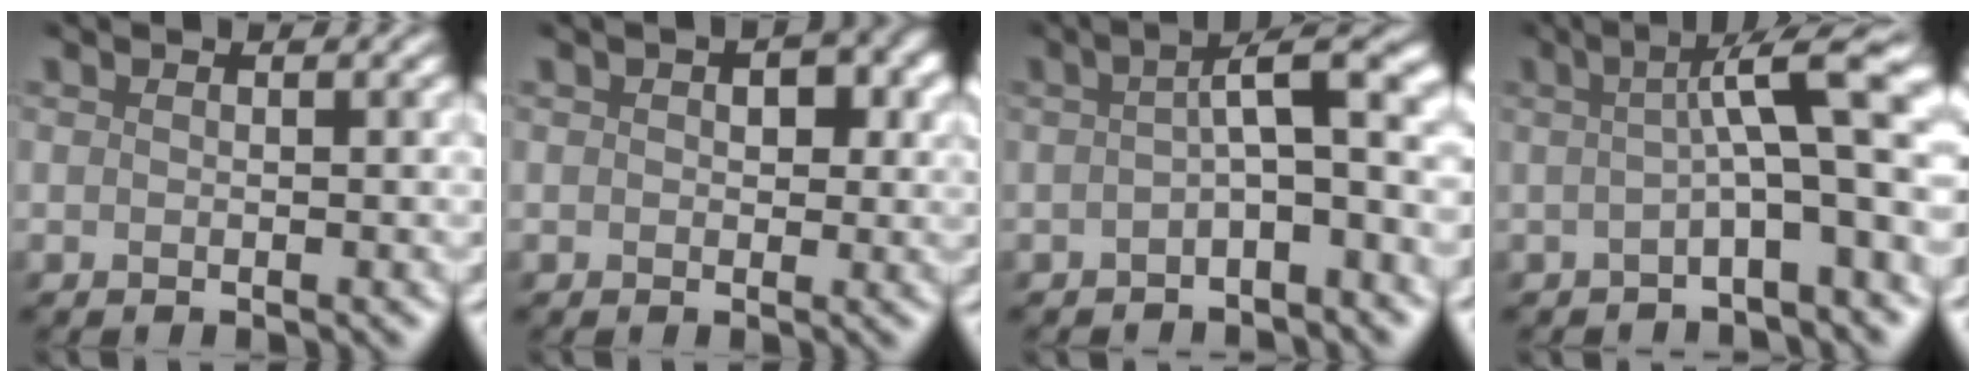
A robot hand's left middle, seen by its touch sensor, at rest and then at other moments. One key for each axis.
{"total": 2.7, "fx": 0.6, "fy": 1.9, "fz": 1.8, "tx": -0.005, "ty": 0.008, "tz": 0.003}
{"total": 4.8, "fx": -1.2, "fy": 1.1, "fz": 4.5, "tx": -0.062, "ty": 0.020, "tz": -0.028}
{"total": 8.8, "fx": -0.5, "fy": 1.4, "fz": 8.7, "tx": -0.102, "ty": 0.035, "tz": -0.022}